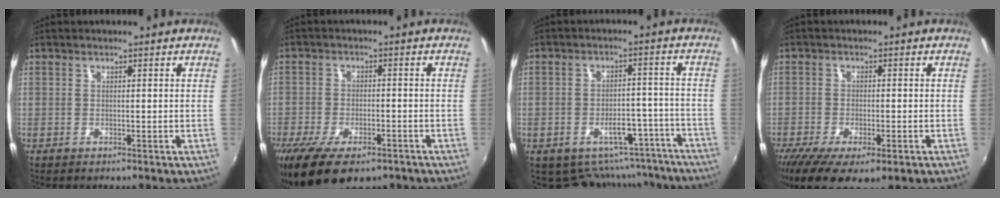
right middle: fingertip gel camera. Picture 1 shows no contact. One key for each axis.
{"total": 12.3, "fx": -8.4, "fy": 4.8, "fz": 7.5, "tx": -0.162, "ty": -0.040, "tz": -0.136}
{"total": 14.0, "fx": -11.6, "fy": 6.8, "fz": 3.7, "tx": -0.057, "ty": 0.035, "tz": -0.127}
{"total": 12.2, "fx": -7.4, "fy": 4.4, "fz": 8.5, "tx": -0.182, "ty": -0.054, "tz": -0.116}